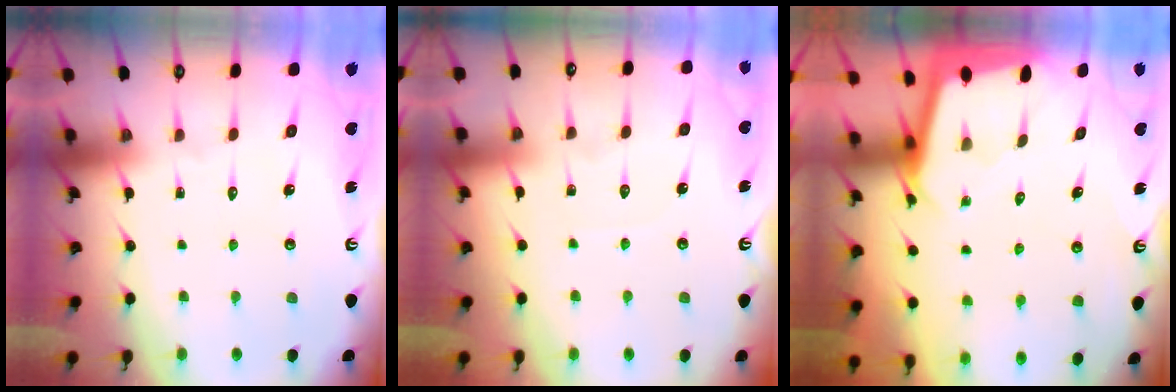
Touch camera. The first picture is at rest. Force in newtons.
{"total": 1.9, "press": 1.9, "slide": 0.3}
{"total": 1.9, "press": 1.9, "slide": 0.1}